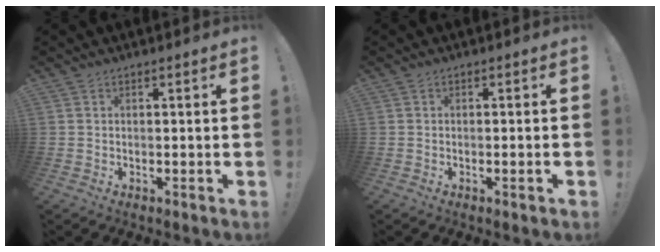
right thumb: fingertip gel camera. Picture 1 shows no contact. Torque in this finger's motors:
{"motor_torque": [0.12, 0.06, -0.25, -0.10, 0.02]}